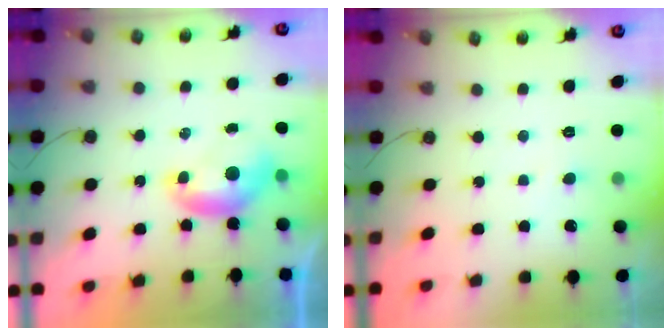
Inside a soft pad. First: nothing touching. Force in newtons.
{"total": 0.0}